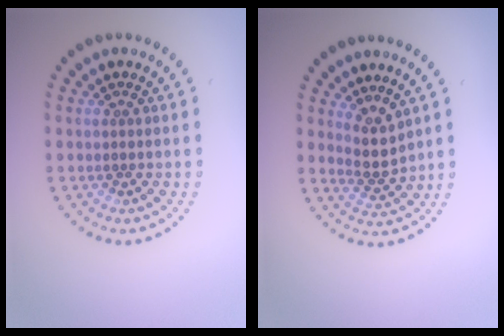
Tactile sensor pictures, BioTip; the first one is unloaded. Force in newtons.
{"total": 2.4, "press": 1.8, "slide": 1.6}